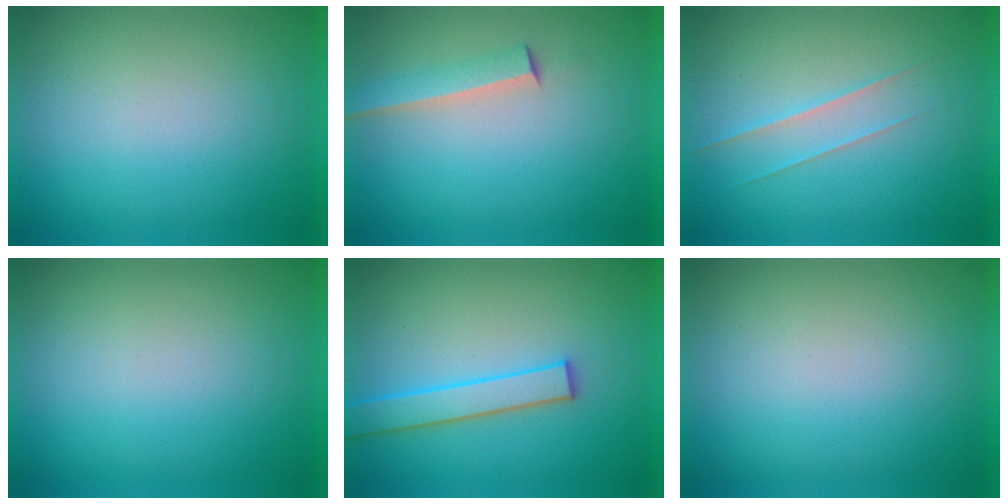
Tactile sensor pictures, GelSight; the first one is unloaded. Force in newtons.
{"total": 2.7}
{"total": 1.7}
{"total": 0.0}
{"total": 2.7}
{"total": 0.0}